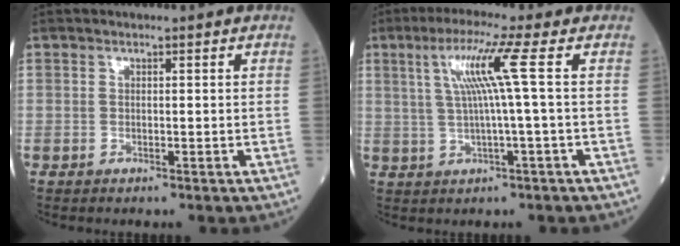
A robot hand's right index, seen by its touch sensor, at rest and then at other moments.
{"total": 7.1, "force": [1.6, -1.6, 6.8], "torque": [-0.130, 0.014, 0.039]}